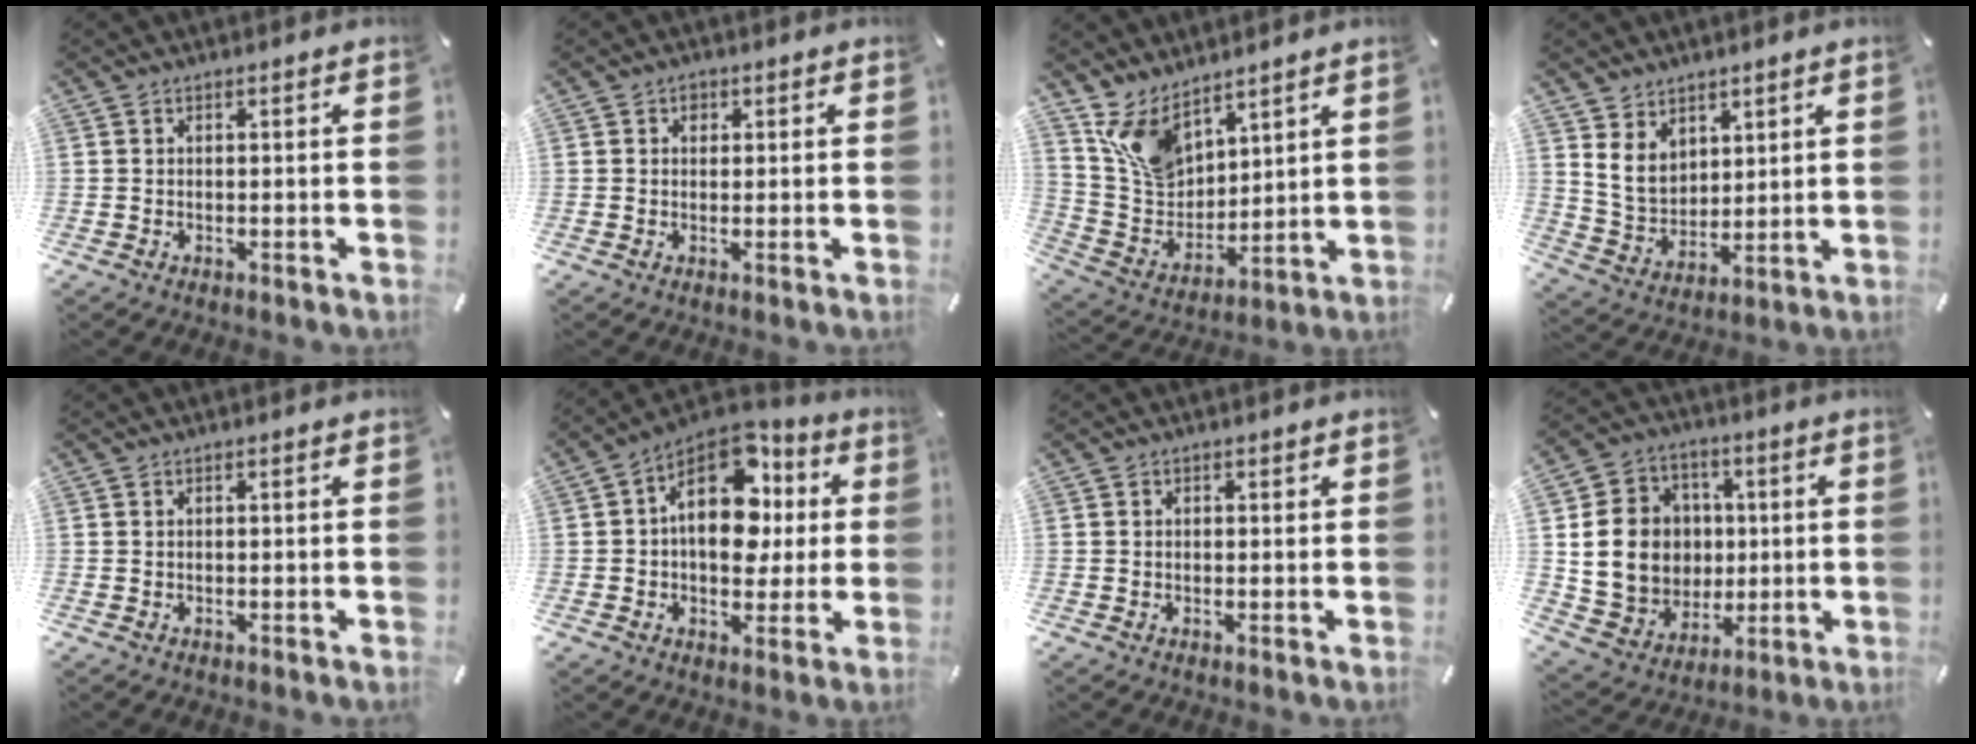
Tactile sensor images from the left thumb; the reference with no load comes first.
{"total": 1.5, "force": [0.4, 1.4, 0.5], "torque": [-0.003, 0.003, 0.004]}
{"total": 12.0, "force": [7.8, 7.7, 4.8], "torque": [-0.125, -0.037, 0.157]}
{"total": 8.3, "force": [4.3, 6.7, 2.2], "torque": [-0.062, -0.023, 0.084]}
{"total": 0.0}
{"total": 17.0, "force": [4.0, 11.6, 11.9], "torque": [-0.186, -0.031, 0.069]}
{"total": 1.0, "force": [0.0, 0.9, 0.2], "torque": [-0.004, 0.007, -0.001]}
{"total": 15.8, "force": [1.6, 14.4, 6.5], "torque": [-0.123, 0.003, 0.044]}